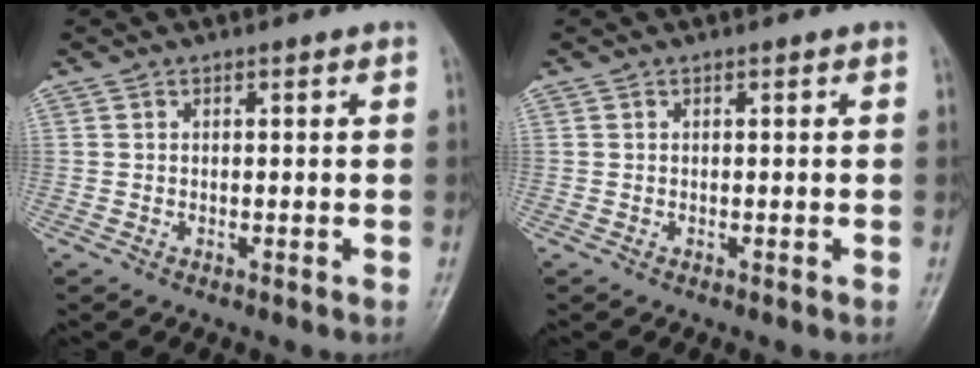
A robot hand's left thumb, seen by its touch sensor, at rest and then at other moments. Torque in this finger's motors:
{"motor_torque": [-0.03, 0.03, -0.13, -0.10, 0.00]}